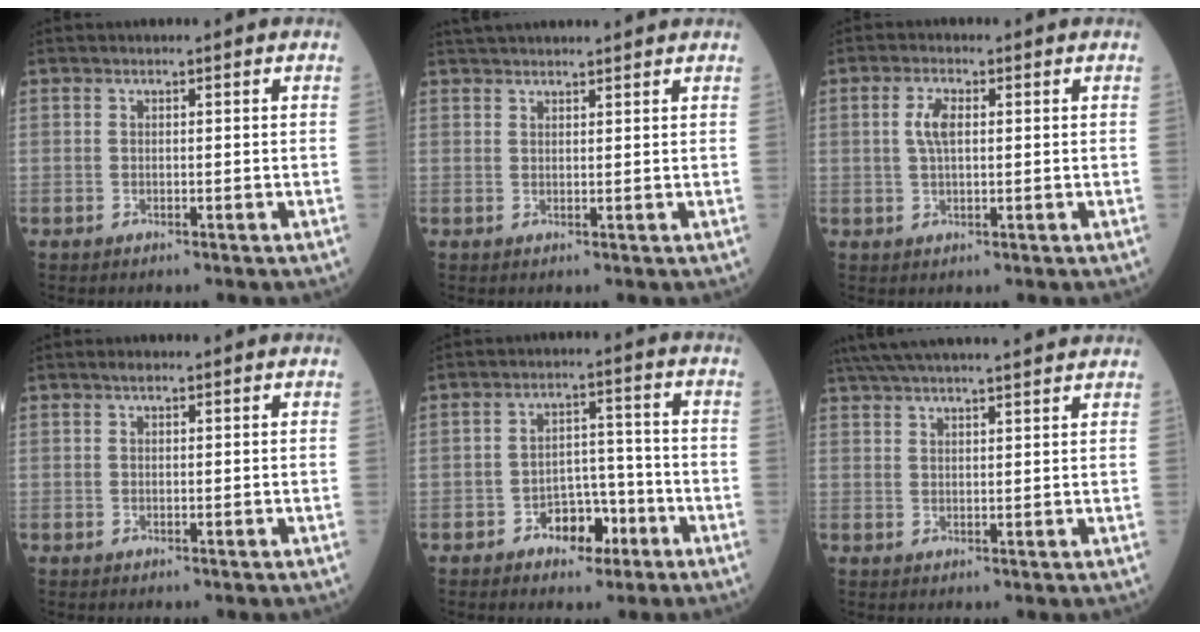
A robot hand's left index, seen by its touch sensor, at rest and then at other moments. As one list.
[{"total": 7.6, "force": [7.1, 0.5, 2.8], "torque": [-0.042, 0.037, 0.099]}, {"total": 3.4, "force": [0.6, 1.2, 3.1], "torque": [-0.070, 0.007, 0.011]}, {"total": 0.7, "force": [0.4, 0.2, 0.4], "torque": [-0.011, 0.005, 0.006]}, {"total": 6.1, "force": [-3.5, 3.6, 3.5], "torque": [-0.053, 0.020, -0.056]}, {"total": 16.5, "force": [14.8, 0.9, 7.3], "torque": [-0.131, 0.043, 0.216]}]